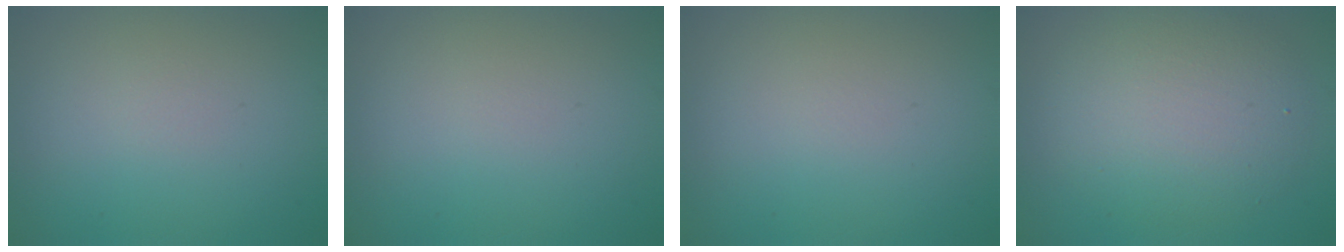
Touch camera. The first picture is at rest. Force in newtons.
{"total": 0.0}
{"total": 0.0}
{"total": 5.9, "press": 5.9, "slide": 0.2}